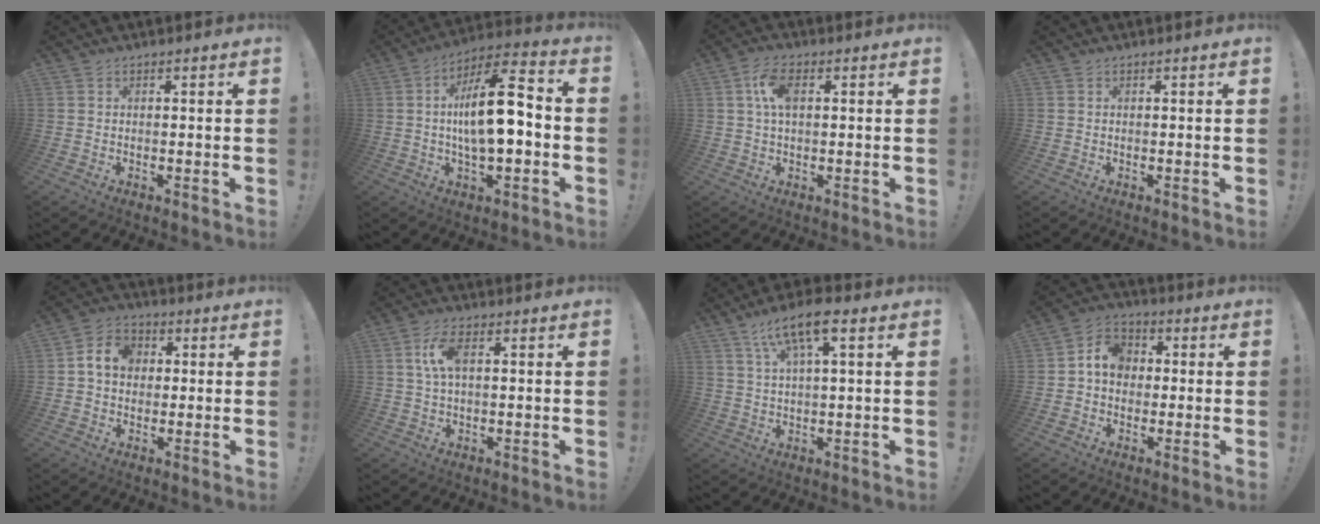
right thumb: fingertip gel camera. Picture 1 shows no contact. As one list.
[{"total": 16.4, "force": [-1.2, 5.9, 15.3], "torque": [-0.251, 0.010, -0.025]}, {"total": 6.8, "force": [1.4, 3.5, 5.7], "torque": [-0.108, 0.004, 0.022]}, {"total": 0.0}, {"total": 8.5, "force": [1.1, 6.9, 4.9], "torque": [-0.082, 0.021, 0.024]}, {"total": 6.8, "force": [1.4, 2.8, 6.0], "torque": [-0.120, 0.004, 0.024]}, {"total": 10.5, "force": [4.9, 2.8, 8.8], "torque": [-0.151, -0.012, 0.083]}, {"total": 7.9, "force": [0.4, 6.6, 4.3], "torque": [-0.069, 0.018, 0.013]}]